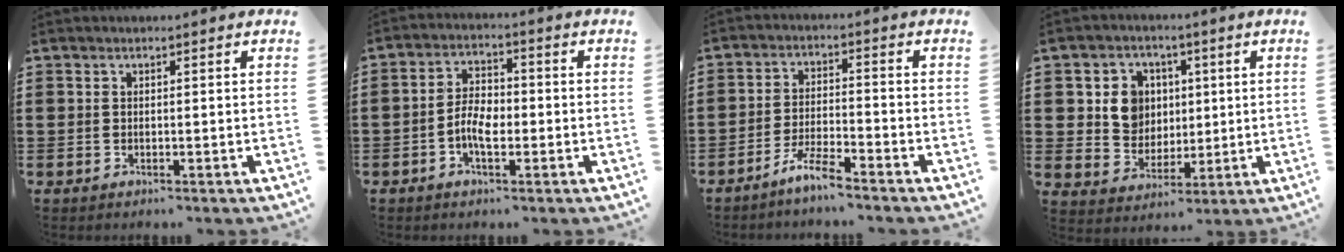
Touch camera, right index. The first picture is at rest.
{"total": 4.9, "force": [-1.6, 2.5, 3.9], "torque": [-0.080, 0.005, -0.031]}
{"total": 4.8, "force": [-4.3, 0.0, 2.1], "torque": [-0.060, -0.004, -0.087]}
{"total": 7.1, "force": [1.5, 6.4, 2.5], "torque": [-0.063, 0.015, 0.023]}